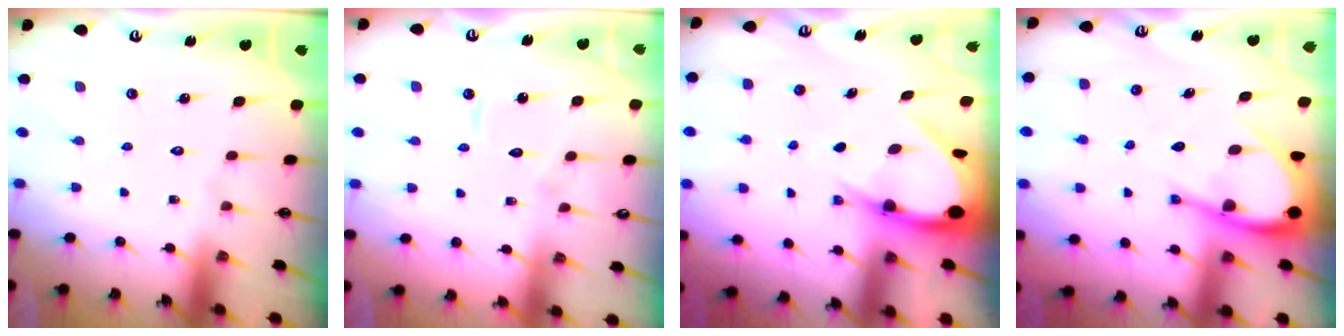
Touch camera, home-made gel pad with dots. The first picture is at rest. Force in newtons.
{"total": 3.8, "press": 3.8, "slide": 0.3}
{"total": 6.7, "press": 6.6, "slide": 0.8}
{"total": 8.3, "press": 8.3, "slide": 1.0}